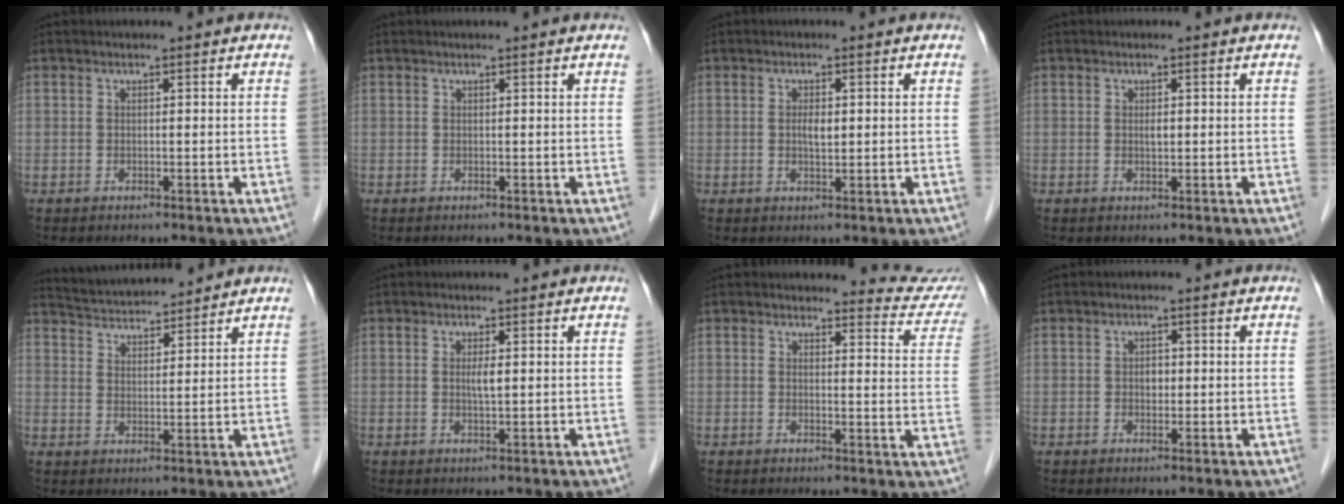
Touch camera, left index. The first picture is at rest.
{"total": 1.0, "force": [0.9, -0.2, 0.5], "torque": [-0.012, 0.009, 0.011]}
{"total": 1.8, "force": [-0.3, 0.7, 1.7], "torque": [-0.033, -0.006, -0.003]}
{"total": 0.8, "force": [-0.4, 0.3, 0.7], "torque": [-0.013, -0.007, -0.006]}
{"total": 8.5, "force": [8.3, 0.8, 1.9], "torque": [-0.042, 0.019, 0.138]}
{"total": 1.5, "force": [-0.2, 0.1, 1.5], "torque": [-0.032, -0.006, -0.003]}
{"total": 7.1, "force": [7.0, 0.6, -0.6], "torque": [0.017, -0.063, 0.050]}
{"total": 1.5, "force": [-0.6, 1.1, 0.9], "torque": [-0.014, -0.004, -0.008]}